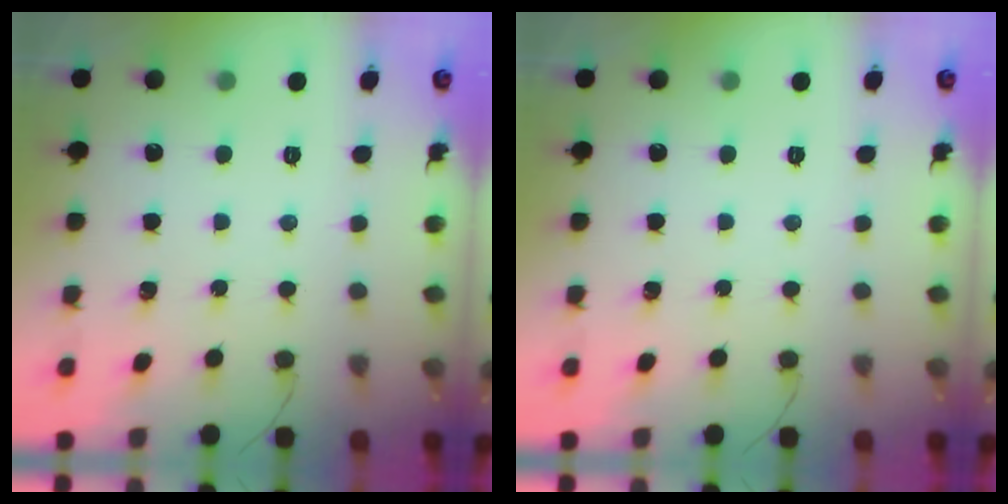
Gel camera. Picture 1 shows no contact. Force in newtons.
{"total": 0.0}